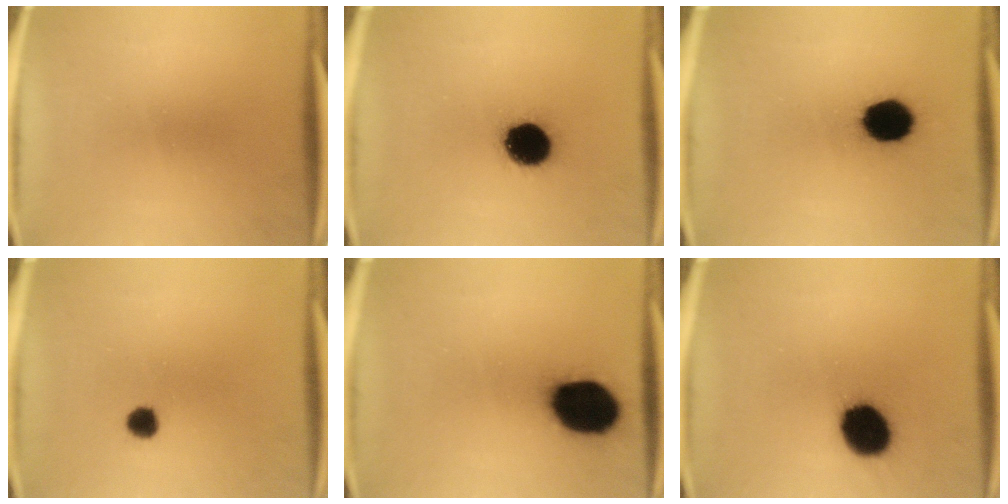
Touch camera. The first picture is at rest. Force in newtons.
{"total": 12.5}
{"total": 11.9}
{"total": 3.0}
{"total": 18.4}
{"total": 13.8}